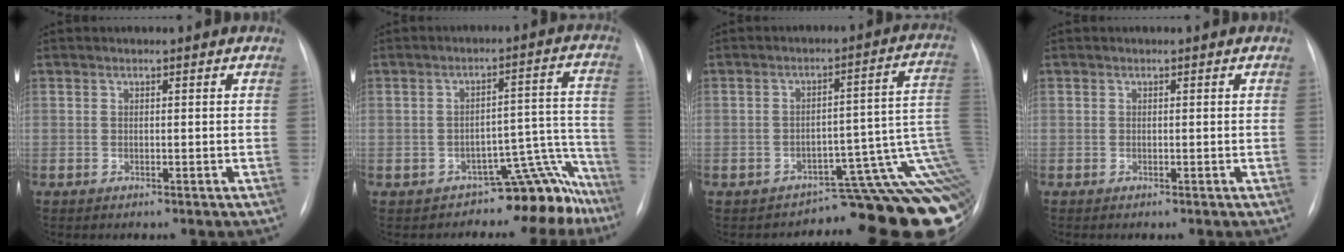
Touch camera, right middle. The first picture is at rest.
{"total": 8.8, "force": [-8.0, 2.9, 2.3], "torque": [0.019, 0.089, -0.112]}
{"total": 13.4, "force": [-9.2, 3.1, 9.2], "torque": [-0.007, 0.077, -0.099]}
{"total": 0.0}